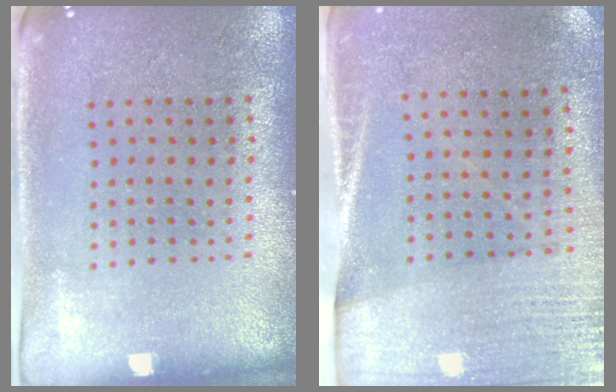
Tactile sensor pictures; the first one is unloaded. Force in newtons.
{"total": 2.8, "press": 2.5, "slide": 1.3}